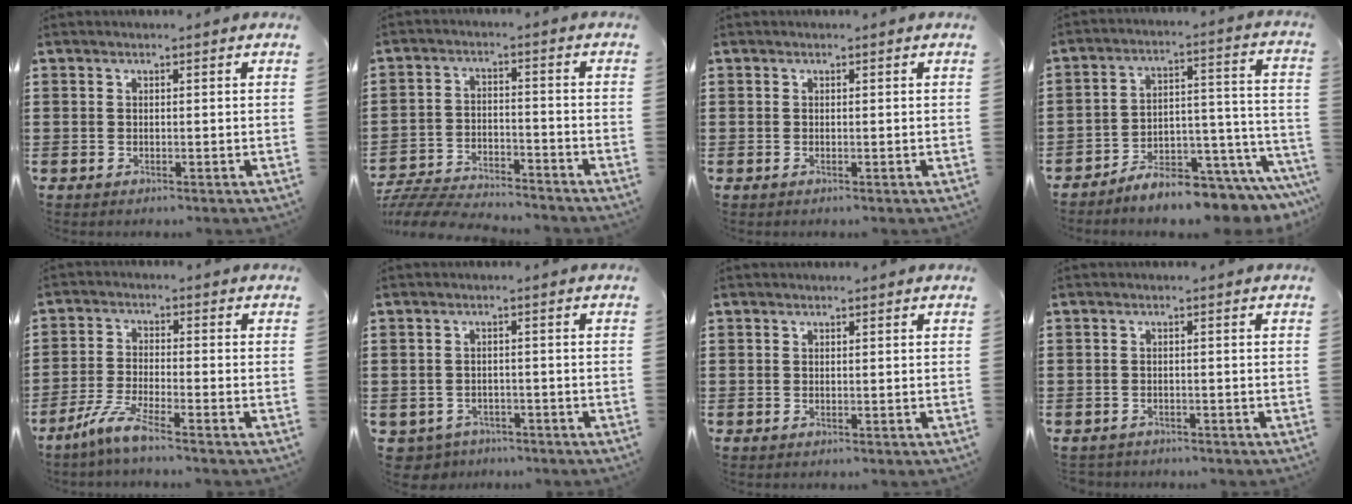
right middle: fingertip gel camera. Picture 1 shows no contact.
{"total": 6.3, "force": [-6.2, 0.8, 1.1], "torque": [-0.032, 0.007, -0.127]}
{"total": 0.0}
{"total": 6.4, "force": [-6.3, 0.7, 1.4], "torque": [-0.018, 0.010, -0.119]}
{"total": 5.1, "force": [-3.9, 0.2, 3.3], "torque": [-0.081, -0.012, -0.078]}
{"total": 2.3, "force": [-2.2, 0.7, -0.3], "torque": [-0.006, 0.000, -0.050]}
{"total": 0.0}
{"total": 1.1, "force": [-1.1, 0.3, -0.1], "torque": [-0.002, 0.003, -0.025]}